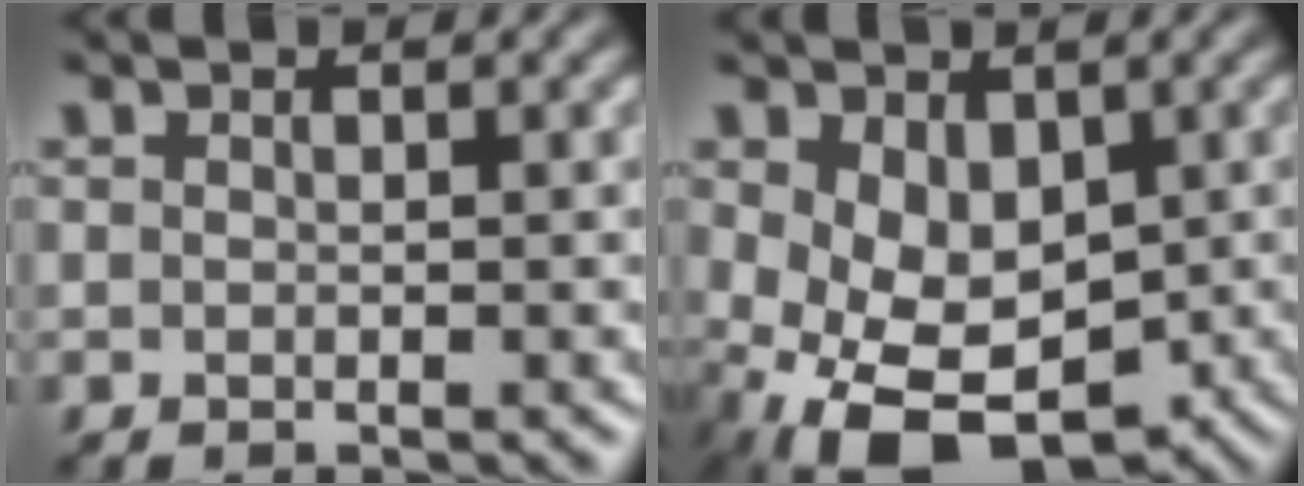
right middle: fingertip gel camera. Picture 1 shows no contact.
{"total": 8.0, "force": [-1.8, 5.2, 5.8], "torque": [-0.119, -0.026, -0.017]}